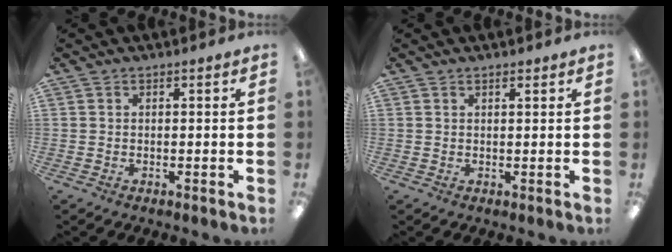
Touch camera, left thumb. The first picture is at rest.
{"total": 0.9, "force": [0.8, 0.2, 0.4], "torque": [-0.008, 0.000, 0.014]}